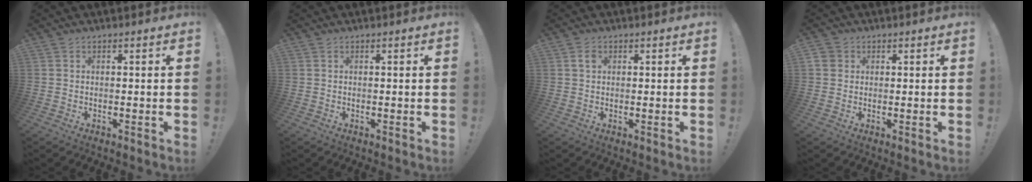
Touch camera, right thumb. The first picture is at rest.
{"total": 0.0}
{"total": 2.0, "force": [0.8, 1.5, 1.1], "torque": [-0.014, 0.000, 0.012]}
{"total": 2.5, "force": [0.9, 2.2, 0.6], "torque": [-0.014, 0.003, 0.017]}